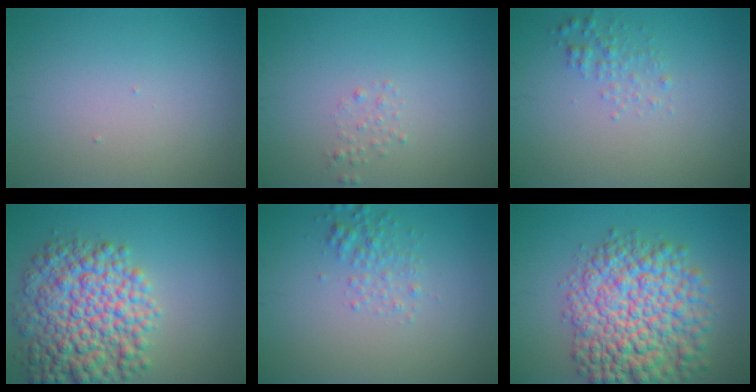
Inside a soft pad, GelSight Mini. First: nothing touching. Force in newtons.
{"total": 0.8, "press": 0.8, "slide": 0.1}
{"total": 1.5, "press": 1.5, "slide": 0.0}
{"total": 9.1, "press": 9.1, "slide": 0.2}
{"total": 2.0, "press": 2.0, "slide": 0.1}
{"total": 10.9, "press": 10.9, "slide": 0.3}